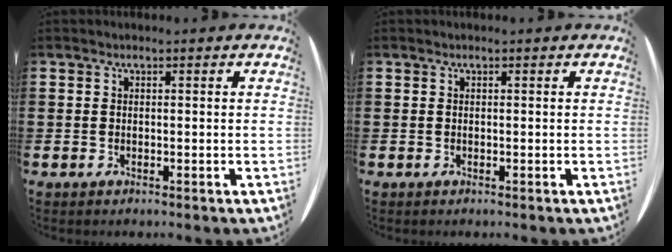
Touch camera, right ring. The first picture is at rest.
{"total": 0.0}